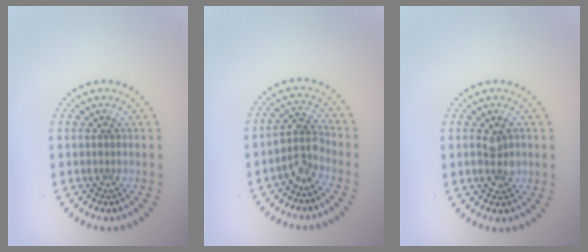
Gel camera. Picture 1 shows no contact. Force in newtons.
{"total": 2.6, "press": 1.9, "slide": 1.7}
{"total": 2.1, "press": 2.1, "slide": 0.1}